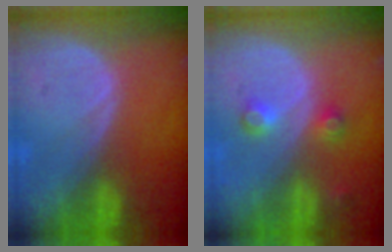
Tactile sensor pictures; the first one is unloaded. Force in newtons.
{"total": 3.7, "press": 3.5, "slide": 1.2}